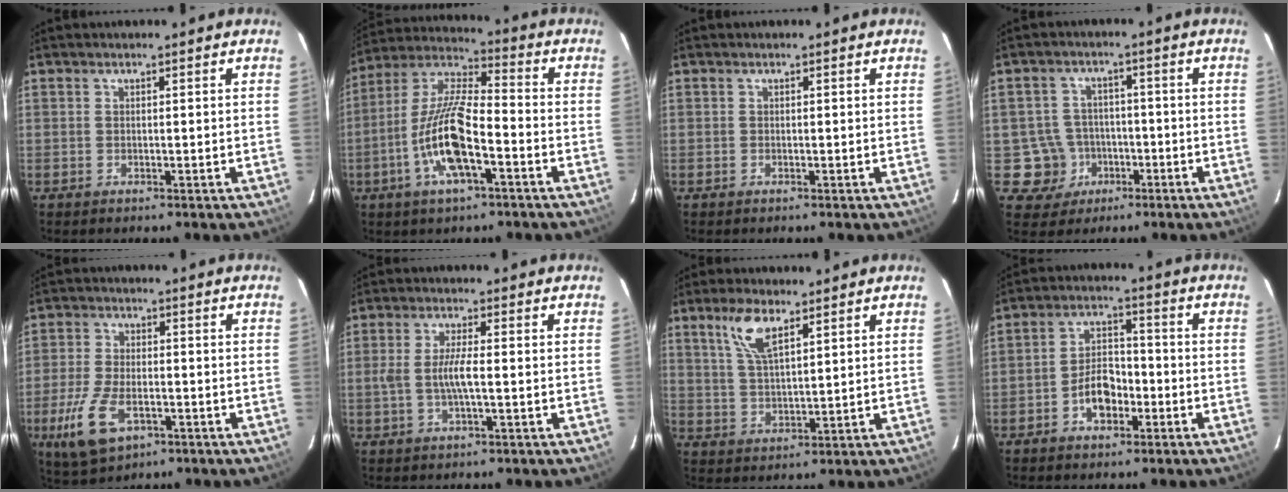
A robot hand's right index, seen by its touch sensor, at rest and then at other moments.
{"total": 14.3, "force": [-5.5, 4.0, 12.5], "torque": [-0.258, -0.003, -0.110]}
{"total": 0.0}
{"total": 7.1, "force": [-2.6, 6.6, 0.2], "torque": [-0.021, 0.028, -0.035]}
{"total": 10.8, "force": [-4.6, 5.5, 8.1], "torque": [-0.187, -0.015, -0.084]}
{"total": 4.8, "force": [-0.8, 0.6, 4.7], "torque": [-0.091, 0.000, -0.014]}
{"total": 7.2, "force": [4.3, 2.5, 5.3], "torque": [-0.105, 0.007, 0.090]}
{"total": 7.0, "force": [-3.2, 4.3, 4.6], "torque": [-0.085, 0.021, -0.047]}